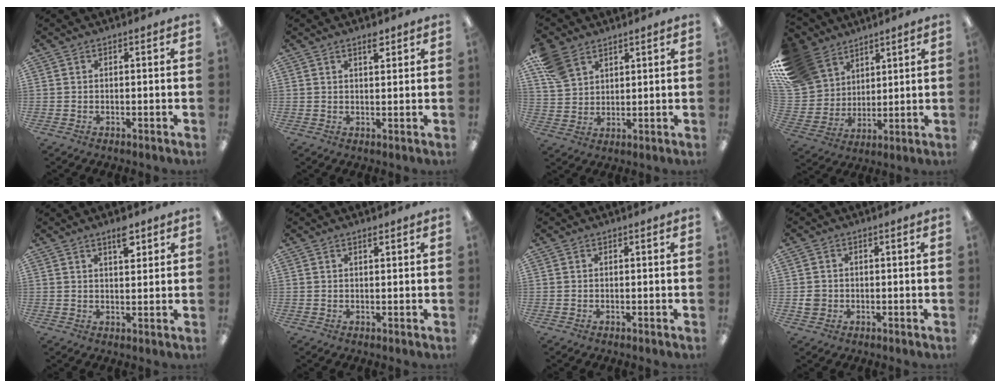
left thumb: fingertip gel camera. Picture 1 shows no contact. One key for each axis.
{"total": 2.9, "fx": 2.2, "fy": 0.9, "fz": 1.7, "tx": -0.015, "ty": -0.010, "tz": 0.034}
{"total": 8.6, "fx": 5.6, "fy": 5.4, "fz": 3.8, "tx": -0.084, "ty": -0.010, "tz": 0.110}
{"total": 15.8, "fx": 9.9, "fy": 11.3, "fz": 4.9, "tx": -0.132, "ty": -0.054, "tz": 0.198}
{"total": 5.0, "fx": 3.4, "fy": 1.8, "fz": 3.2, "tx": -0.038, "ty": -0.016, "tz": 0.054}
{"total": 1.1, "fx": 0.9, "fy": 0.2, "fz": 0.6, "tx": -0.014, "ty": -0.001, "tz": 0.016}
{"total": 0.0}
{"total": 2.7, "fx": -0.3, "fy": 2.6, "fz": 0.8, "tx": -0.007, "ty": 0.002, "tz": -0.008}